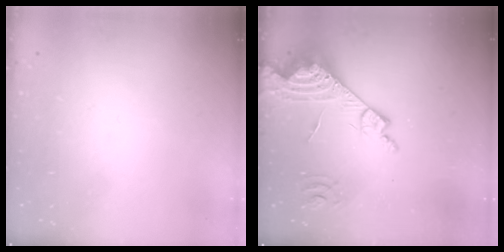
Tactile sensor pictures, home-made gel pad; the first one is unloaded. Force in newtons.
{"total": 15.0, "press": 14.9, "slide": 1.6}